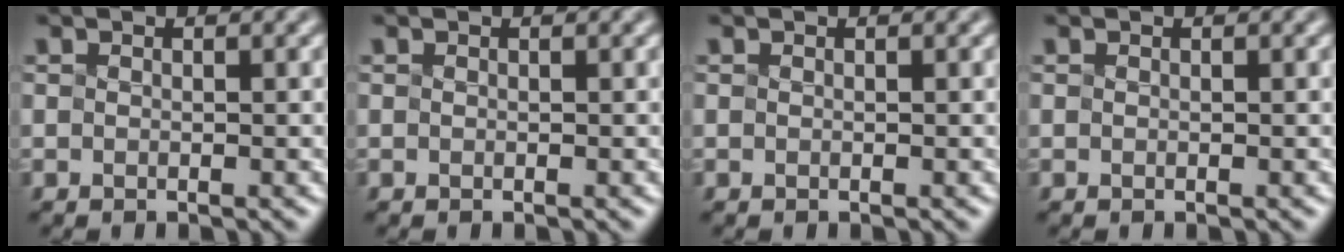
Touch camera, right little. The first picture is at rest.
{"total": 0.0}
{"total": 0.0}
{"total": 0.0}